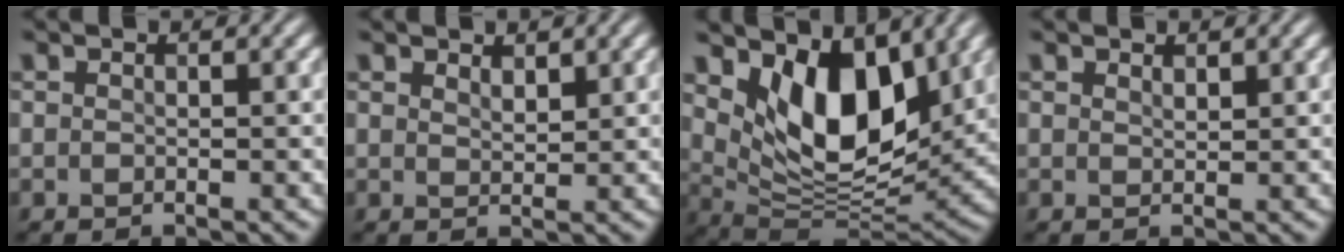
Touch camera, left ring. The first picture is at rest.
{"total": 1.5, "force": [1.2, 0.6, 0.6], "torque": [-0.014, -0.002, 0.025]}
{"total": 9.9, "force": [4.3, 5.1, 7.3], "torque": [-0.126, -0.019, 0.072]}
{"total": 0.8, "force": [0.8, 0.2, 0.3], "torque": [-0.008, -0.003, 0.015]}